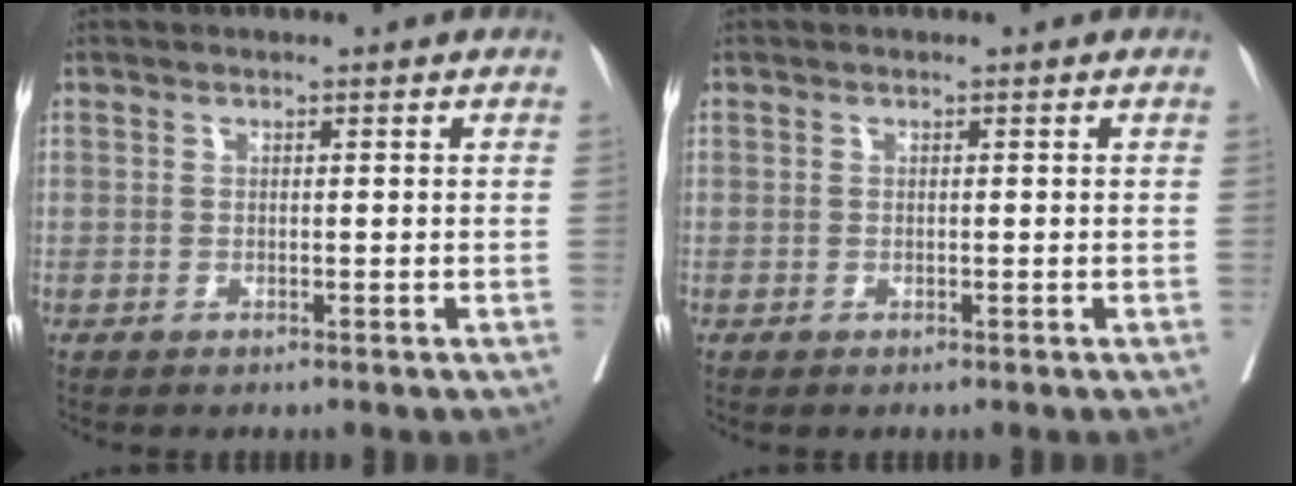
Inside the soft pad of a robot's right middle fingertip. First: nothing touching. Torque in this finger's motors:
{"motor_torque": [0.03, -0.04, -0.03, -0.01]}